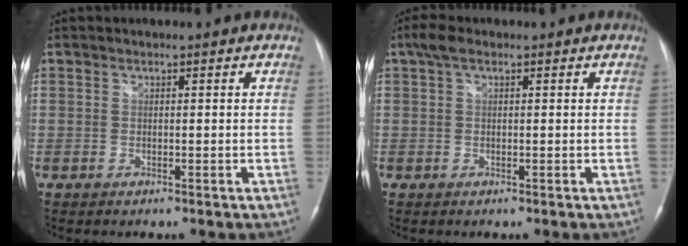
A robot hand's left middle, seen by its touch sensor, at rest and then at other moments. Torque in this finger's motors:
{"motor_torque": [0.50, -0.33, 0.17, 0.06]}